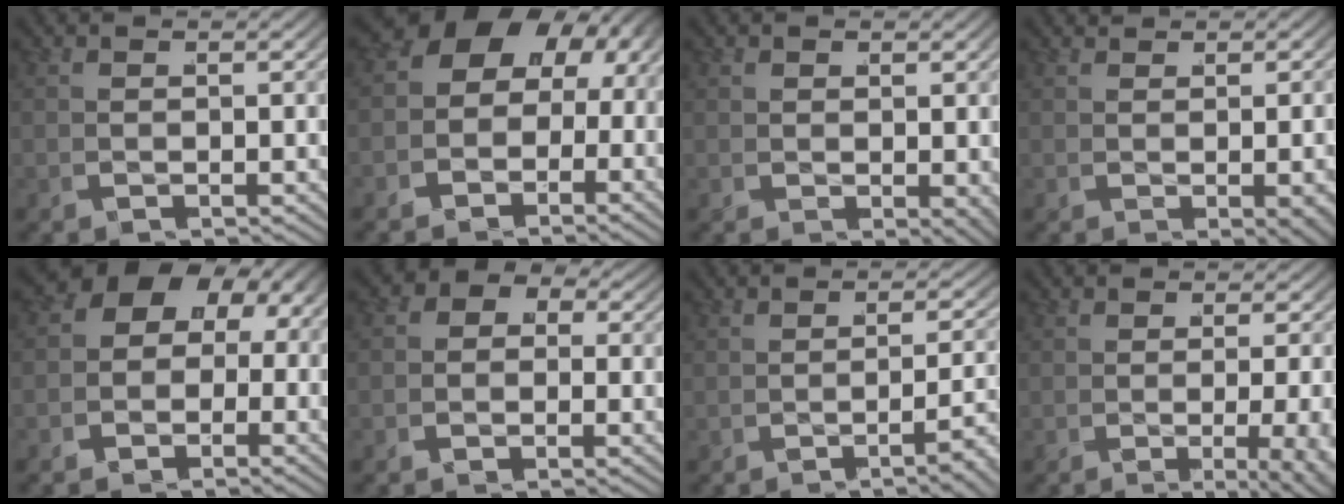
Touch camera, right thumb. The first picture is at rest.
{"total": 8.8, "force": [-0.1, 7.1, 5.1], "torque": [-0.097, -0.002, -0.013]}
{"total": 0.8, "force": [0.3, 0.3, 0.7], "torque": [-0.004, -0.005, 0.010]}
{"total": 1.1, "force": [0.1, 0.2, 1.0], "torque": [-0.010, -0.006, 0.012]}
{"total": 7.2, "force": [-0.1, 6.0, 3.9], "torque": [-0.075, -0.001, -0.012]}
{"total": 2.7, "force": [-0.6, 2.6, 0.6], "torque": [-0.022, -0.002, -0.025]}
{"total": 3.9, "force": [-2.0, 0.8, 3.2], "torque": [-0.045, 0.009, -0.037]}
{"total": 5.7, "force": [-1.7, 1.6, 5.2], "torque": [-0.069, -0.004, -0.028]}